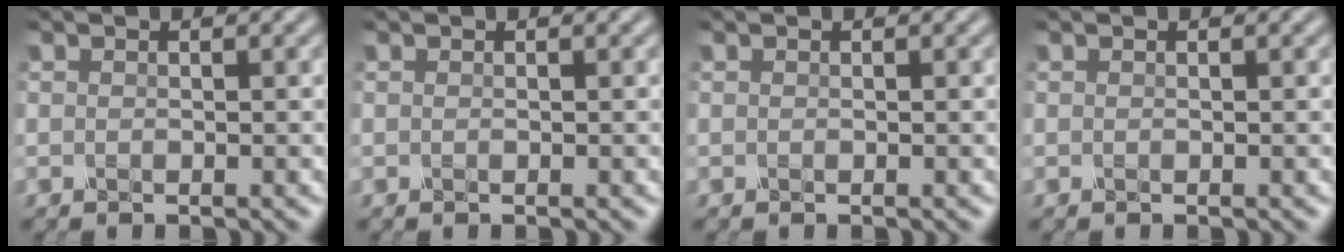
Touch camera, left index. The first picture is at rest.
{"total": 0.0}
{"total": 0.0}
{"total": 0.0}